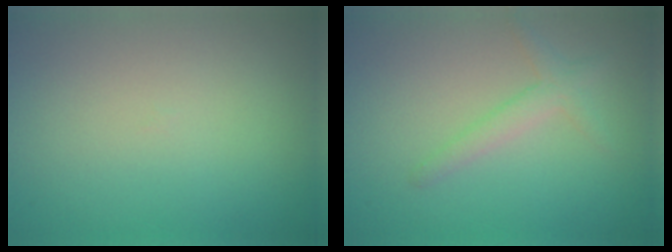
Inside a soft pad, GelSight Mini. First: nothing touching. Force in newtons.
{"total": 1.9, "press": 1.9, "slide": 0.1}